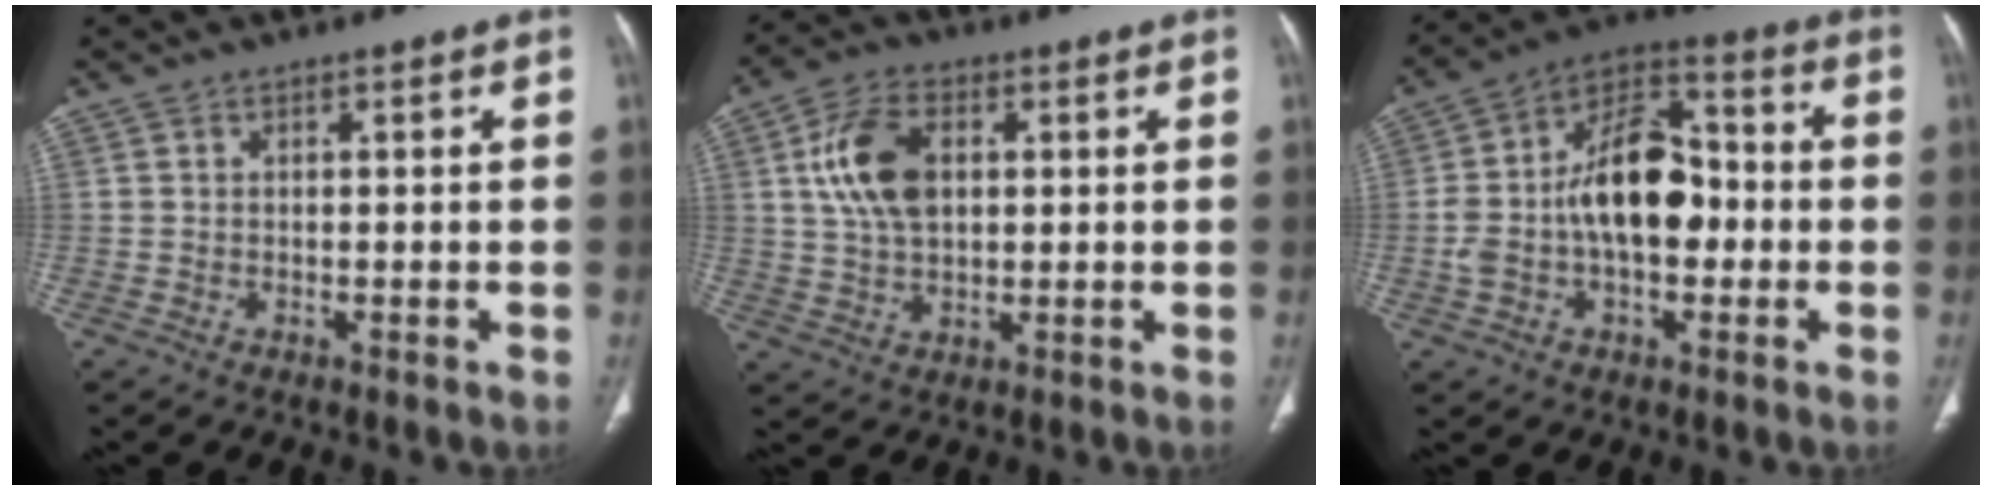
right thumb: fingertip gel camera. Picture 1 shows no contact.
{"total": 10.8, "force": [2.4, 6.6, 8.2], "torque": [-0.151, 0.004, 0.046]}
{"total": 17.4, "force": [-1.1, 10.2, 14.0], "torque": [-0.229, 0.047, -0.024]}